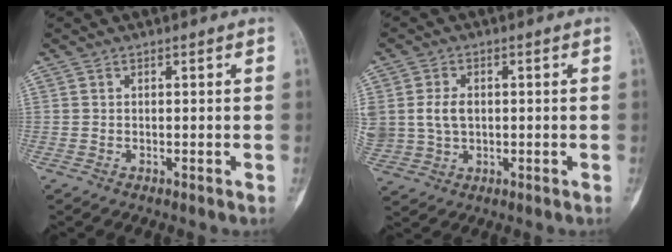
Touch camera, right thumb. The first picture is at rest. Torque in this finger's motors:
{"motor_torque": [0.40, 0.65, 0.33, -0.20, 0.06]}